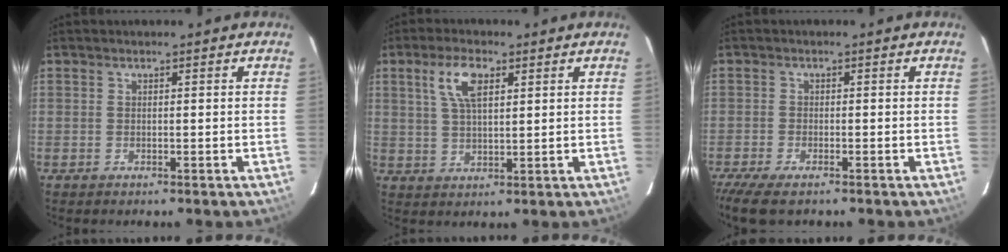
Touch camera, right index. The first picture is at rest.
{"total": 6.6, "force": [2.9, 2.7, 5.3], "torque": [-0.104, 0.011, 0.057]}
{"total": 5.0, "force": [-3.7, 1.2, 3.2], "torque": [-0.075, -0.022, -0.069]}